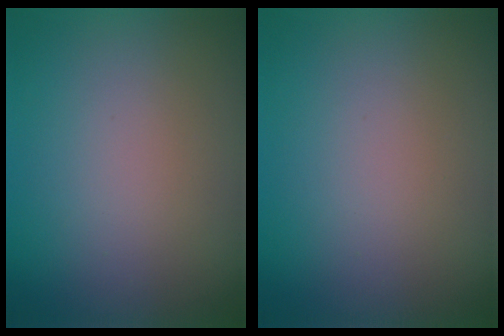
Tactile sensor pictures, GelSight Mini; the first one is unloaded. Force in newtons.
{"total": 0.0}